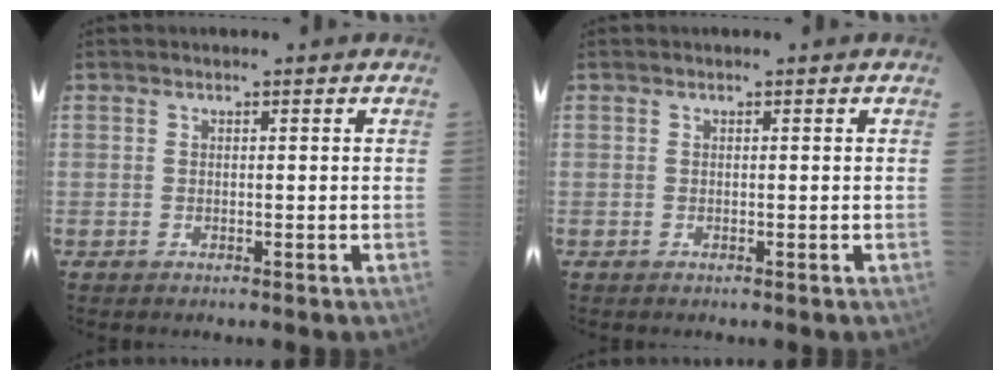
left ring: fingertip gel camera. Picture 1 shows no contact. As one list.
[{"total": 0.0}]